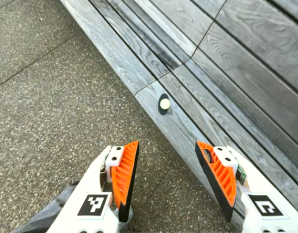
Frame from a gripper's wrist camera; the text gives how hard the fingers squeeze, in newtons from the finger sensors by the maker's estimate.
{"total": 0.0}